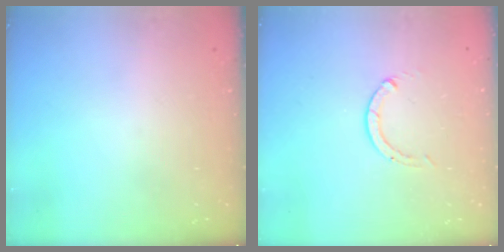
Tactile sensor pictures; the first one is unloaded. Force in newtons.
{"total": 0.0}